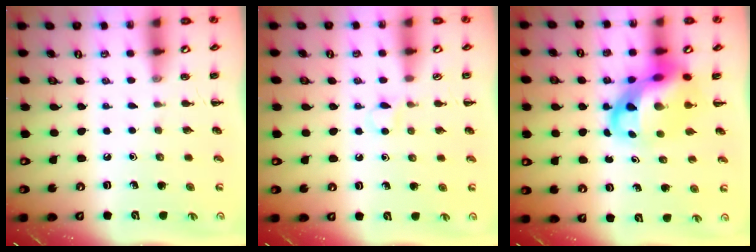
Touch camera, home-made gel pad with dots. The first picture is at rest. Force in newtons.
{"total": 3.2, "press": 3.0, "slide": 1.1}
{"total": 10.7, "press": 10.3, "slide": 2.8}